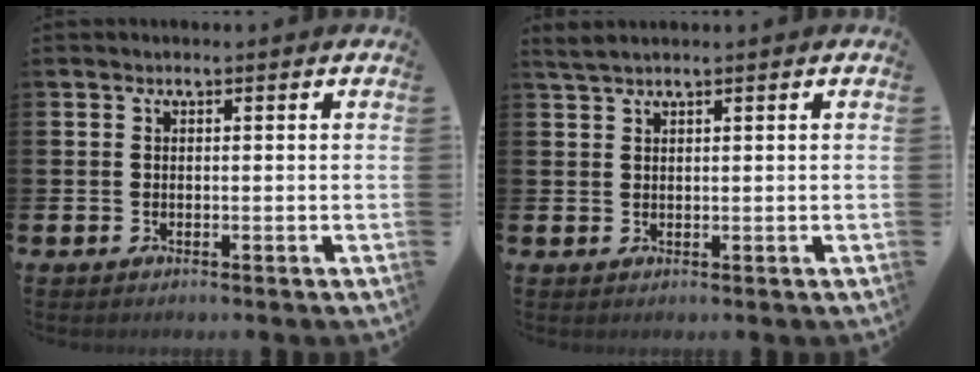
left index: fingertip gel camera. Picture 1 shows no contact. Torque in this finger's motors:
{"motor_torque": [0.33, -0.20, 0.00, 0.00]}